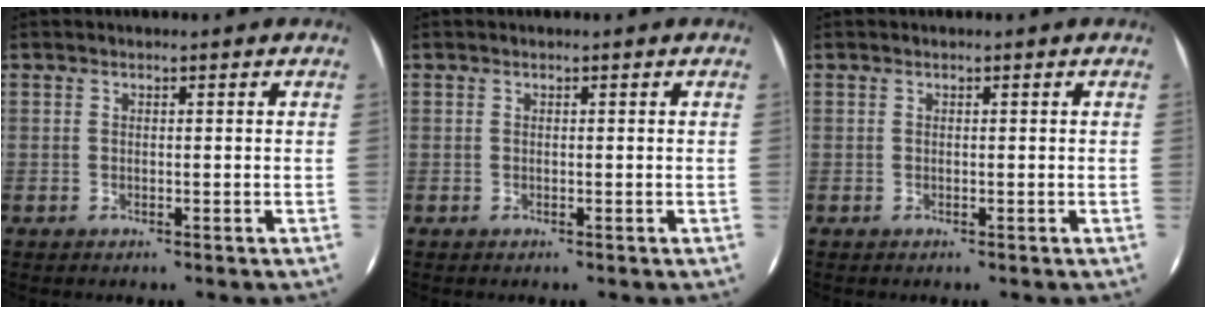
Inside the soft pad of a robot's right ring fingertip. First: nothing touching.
{"total": 0.0}
{"total": 0.0}